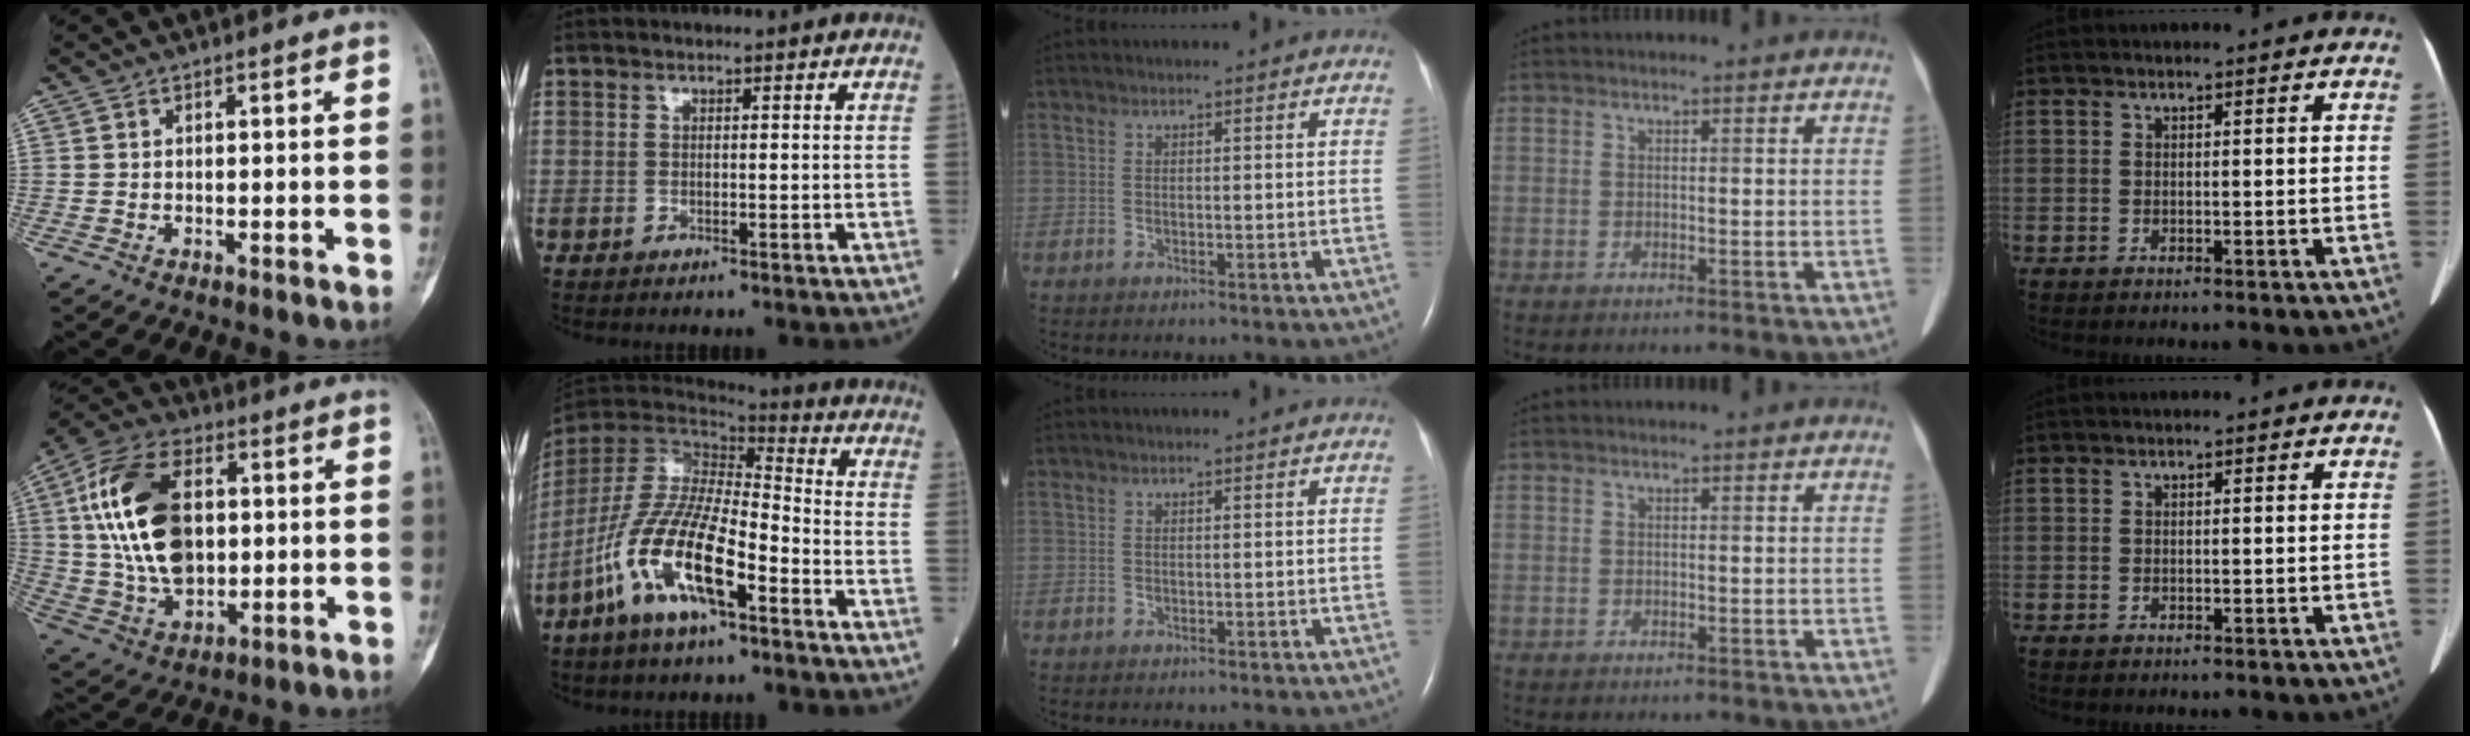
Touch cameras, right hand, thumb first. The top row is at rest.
{"thumb": {"total": 20.2, "force": [2.9, 12.5, 15.5], "torque": [-0.286, 0.003, 0.057]}, "index": {"total": 15.2, "force": [-7.2, 3.9, 12.8], "torque": [-0.270, -0.012, -0.133]}}